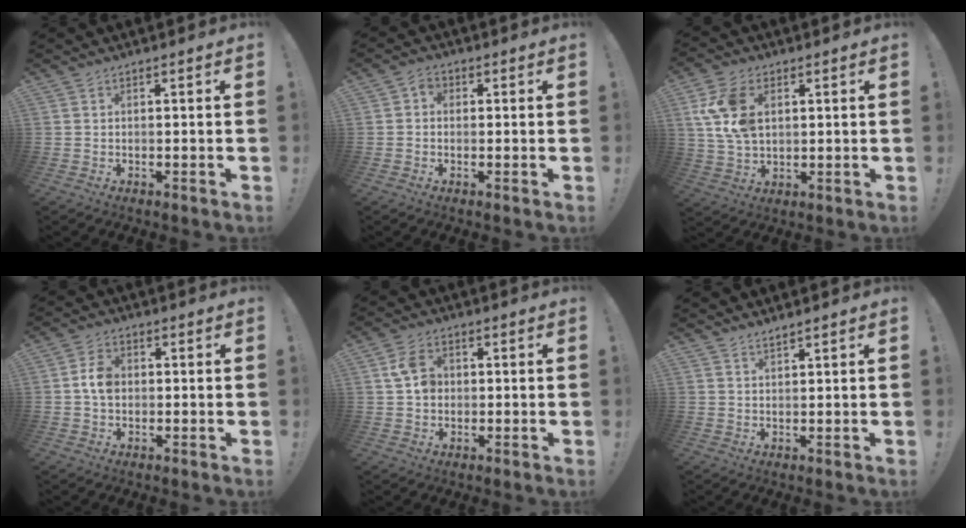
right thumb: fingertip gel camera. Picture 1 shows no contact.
{"total": 2.2, "force": [-0.4, 1.9, 1.0], "torque": [-0.016, 0.011, -0.008]}
{"total": 12.5, "force": [3.5, 8.2, 8.7], "torque": [-0.172, -0.001, 0.068]}
{"total": 5.6, "force": [0.0, 4.0, 4.0], "torque": [-0.068, 0.009, -0.002]}
{"total": 6.7, "force": [0.9, 5.3, 4.0], "torque": [-0.067, 0.009, 0.018]}
{"total": 1.7, "force": [1.6, 0.0, 0.6], "torque": [-0.013, -0.008, 0.030]}